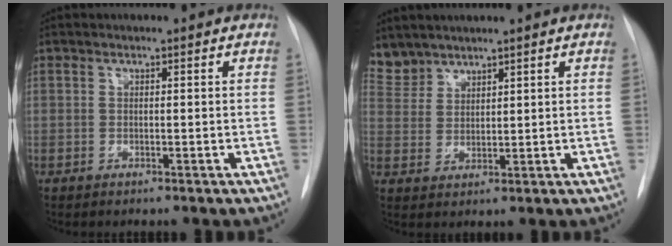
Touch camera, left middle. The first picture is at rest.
{"total": 4.6, "force": [4.3, 1.5, -0.3], "torque": [0.006, 0.003, 0.095]}